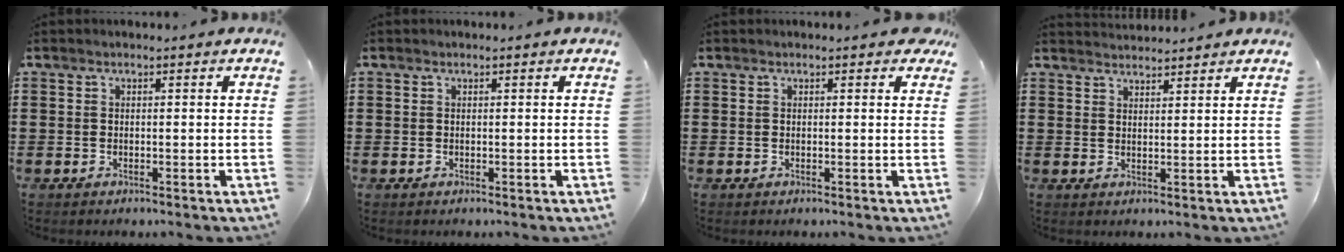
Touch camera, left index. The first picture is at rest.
{"total": 0.0}
{"total": 0.8, "force": [0.6, 0.4, 0.4], "torque": [-0.009, 0.004, 0.010]}
{"total": 2.2, "force": [2.2, -0.2, -0.2], "torque": [-0.002, -0.004, 0.043]}